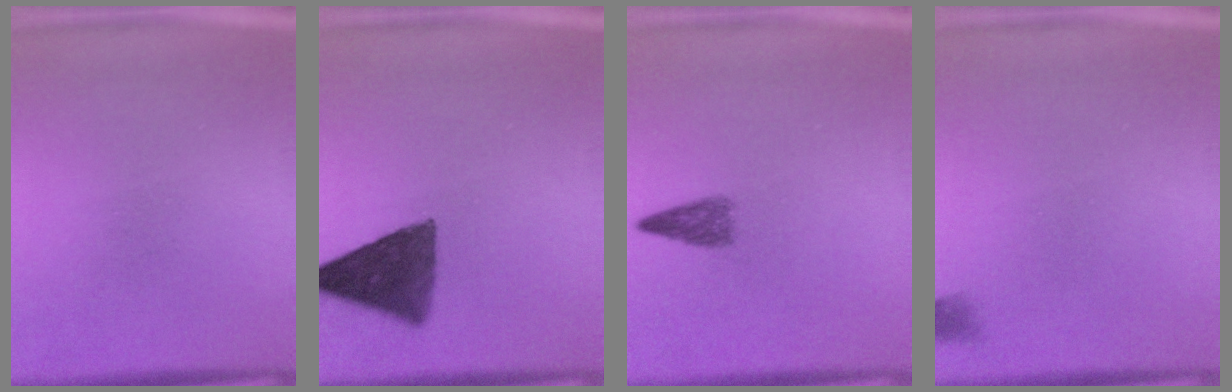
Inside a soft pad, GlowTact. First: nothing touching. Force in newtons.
{"total": 10.4}
{"total": 2.5}
{"total": 1.1}